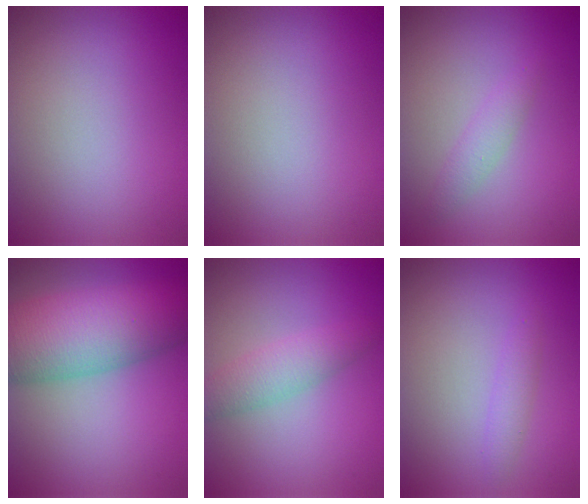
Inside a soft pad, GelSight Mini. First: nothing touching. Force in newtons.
{"total": 0.0}
{"total": 1.6, "press": 1.6, "slide": 0.0}
{"total": 11.0, "press": 11.0, "slide": 0.3}
{"total": 2.9, "press": 2.9, "slide": 0.0}
{"total": 1.3, "press": 1.3, "slide": 0.1}